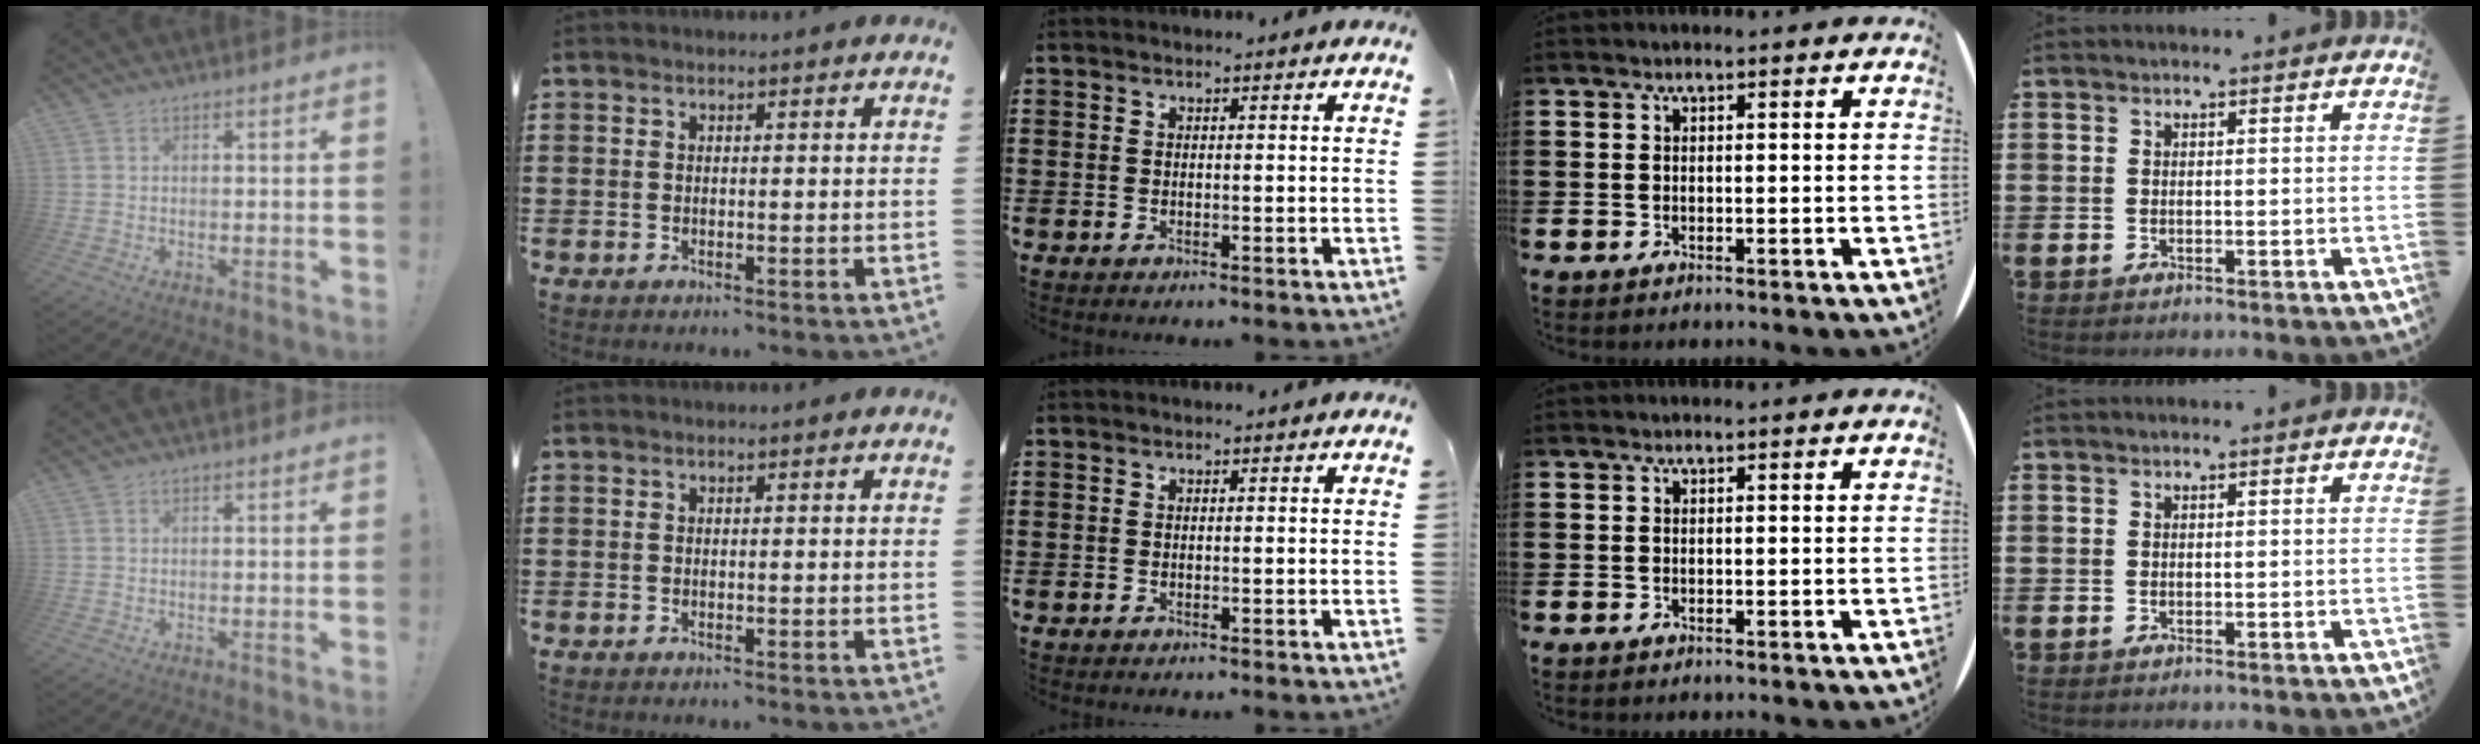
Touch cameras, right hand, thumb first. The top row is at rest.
{}